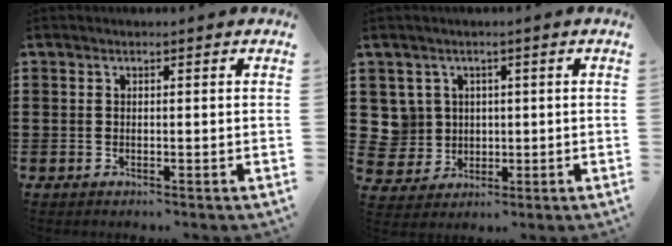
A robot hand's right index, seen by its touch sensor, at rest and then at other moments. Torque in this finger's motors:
{"motor_torque": [1.09, 1.04, 0.03, -0.02]}